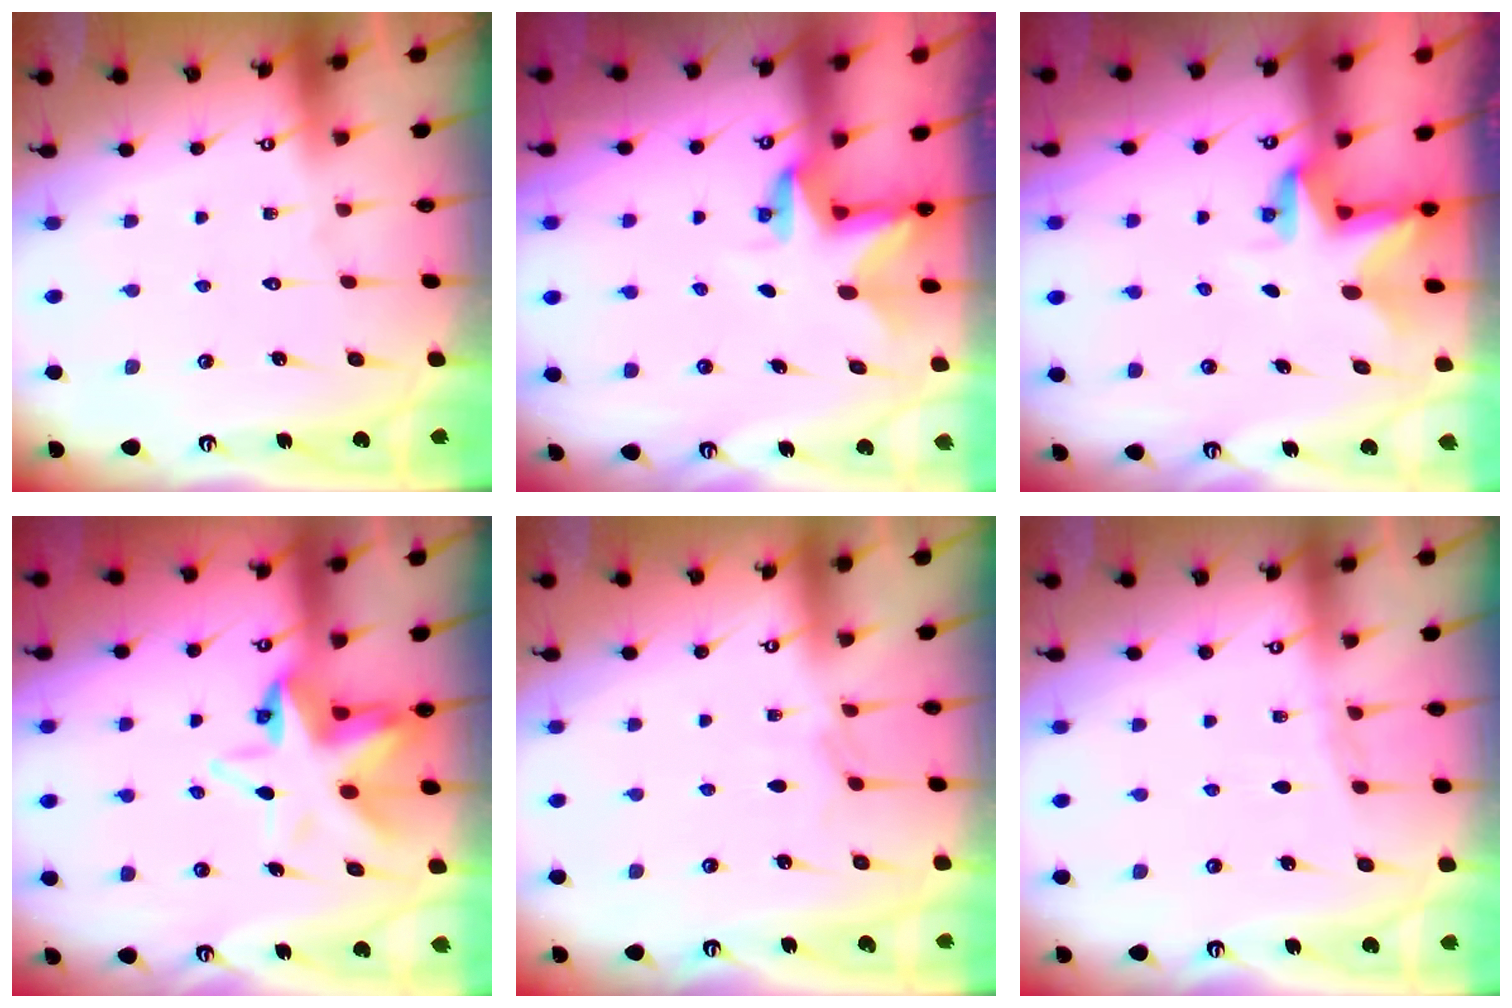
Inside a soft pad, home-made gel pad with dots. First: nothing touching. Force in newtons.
{"total": 2.8, "press": 2.8, "slide": 0.2}
{"total": 3.0, "press": 3.0, "slide": 0.1}
{"total": 9.9, "press": 9.7, "slide": 1.9}
{"total": 2.2, "press": 2.1, "slide": 0.4}
{"total": 3.6, "press": 3.5, "slide": 0.5}